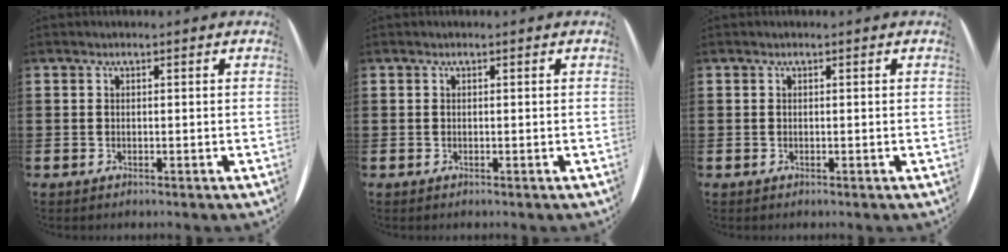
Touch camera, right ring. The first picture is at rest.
{"total": 0.0}
{"total": 0.0}